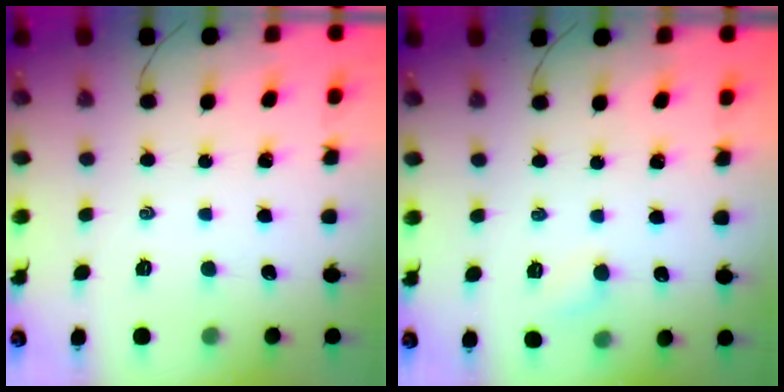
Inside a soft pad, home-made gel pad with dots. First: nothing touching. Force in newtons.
{"total": 4.4, "press": 4.1, "slide": 1.4}